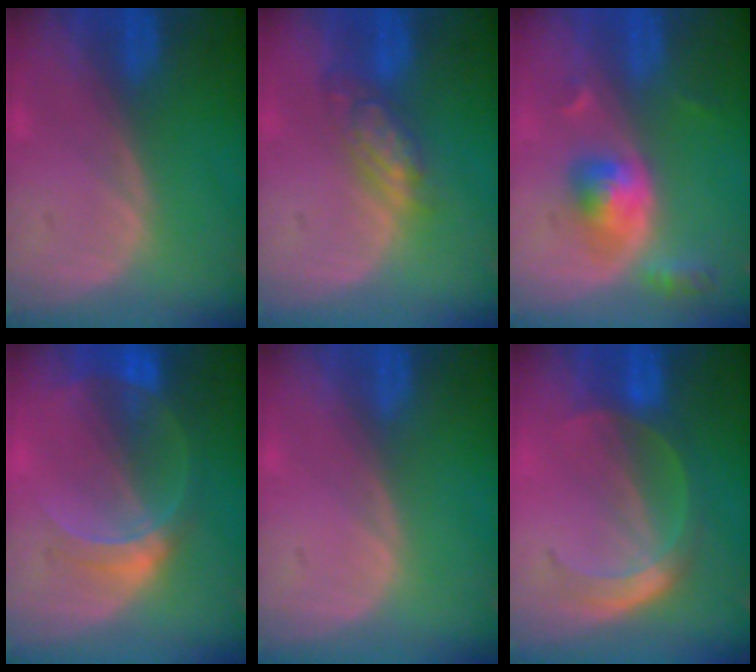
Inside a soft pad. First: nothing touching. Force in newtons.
{"total": 5.5, "press": 4.7, "slide": 2.7}
{"total": 5.2, "press": 4.9, "slide": 1.9}
{"total": 6.8, "press": 5.9, "slide": 3.2}
{"total": 0.0}
{"total": 5.8, "press": 5.1, "slide": 2.6}